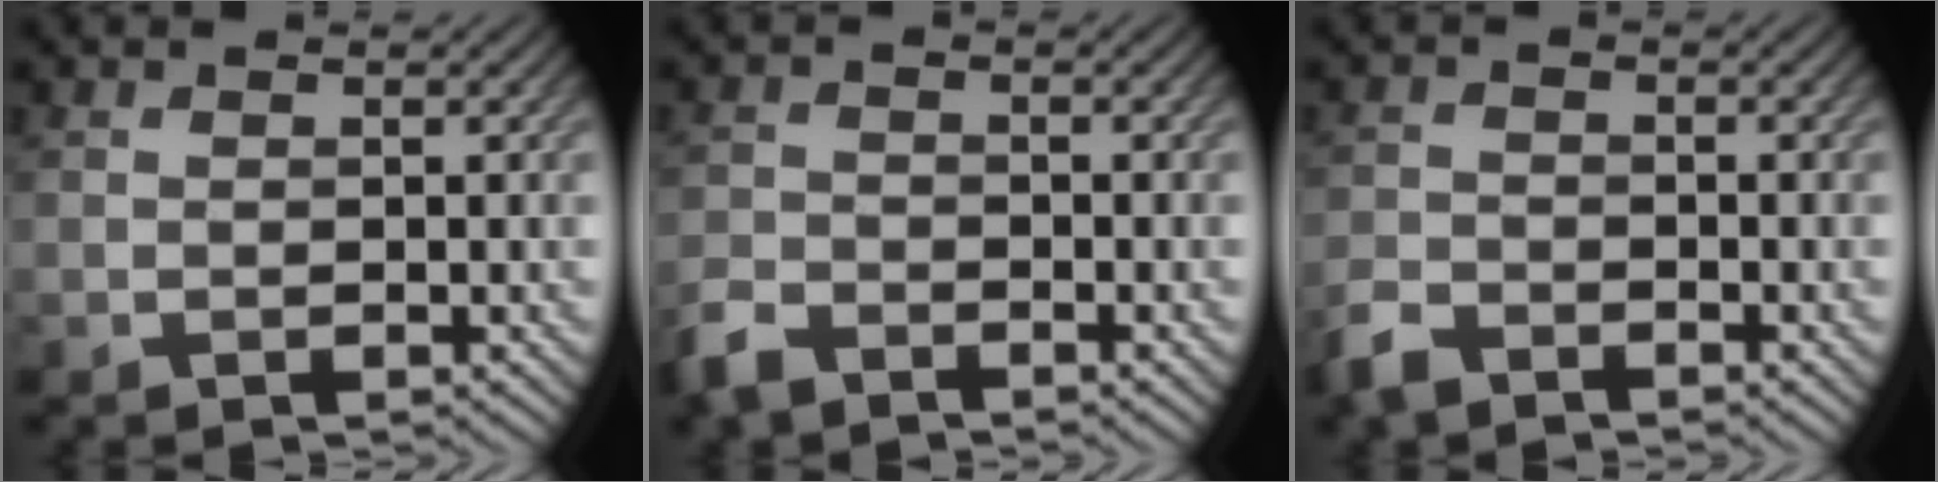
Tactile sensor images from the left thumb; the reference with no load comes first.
{"total": 3.6, "force": [-3.0, 1.2, 1.4], "torque": [-0.033, -0.008, -0.072]}
{"total": 3.2, "force": [-2.8, 1.1, 1.3], "torque": [-0.030, -0.007, -0.066]}